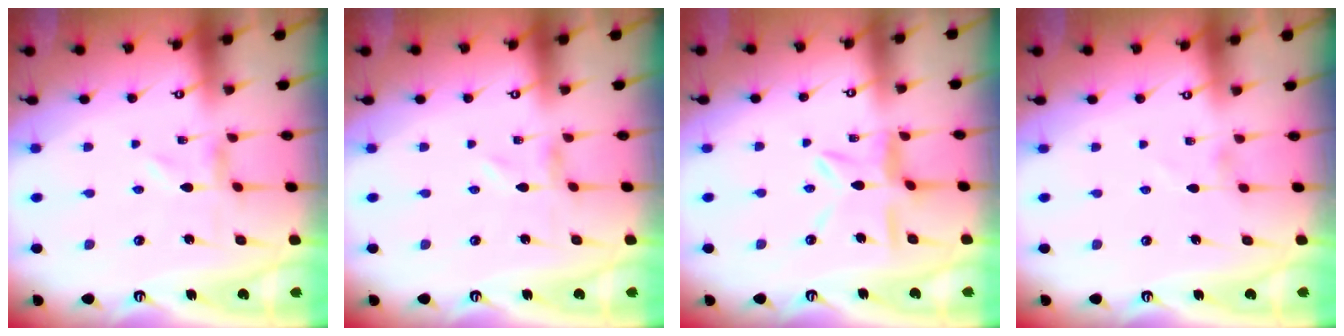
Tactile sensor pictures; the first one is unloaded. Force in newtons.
{"total": 0.8, "press": 0.8, "slide": 0.2}
{"total": 10.0, "press": 10.0, "slide": 0.8}
{"total": 0.0}